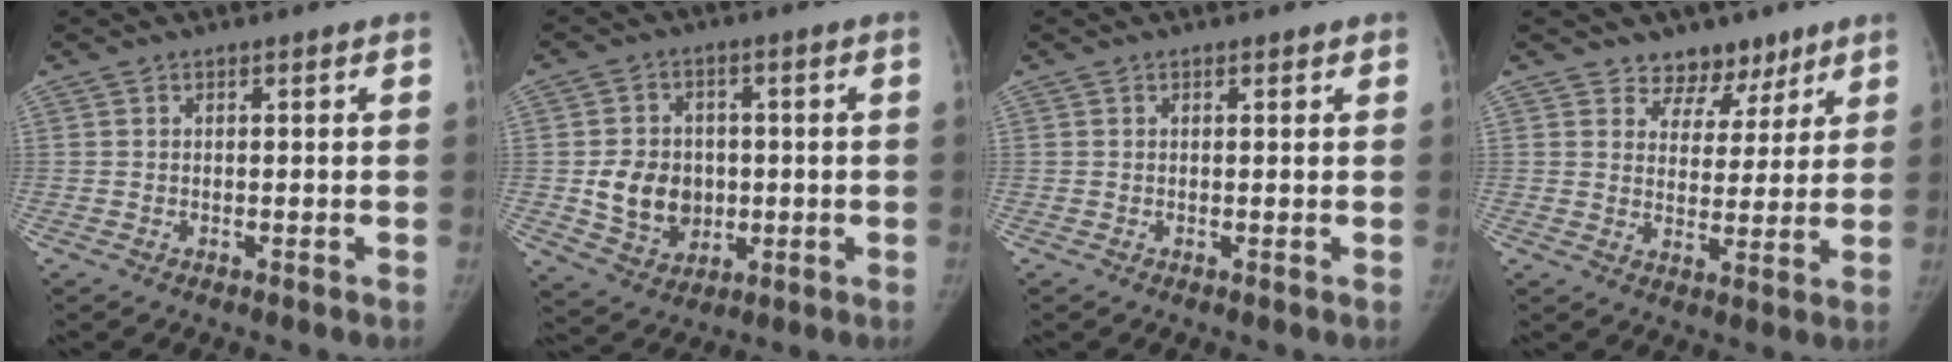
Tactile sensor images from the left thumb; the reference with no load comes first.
{"total": 10.3, "force": [-0.7, 8.6, 5.7], "torque": [-0.061, -0.001, 0.000]}
{"total": 0.6, "force": [0.4, 0.2, 0.3], "torque": [-0.006, -0.002, 0.004]}
{"total": 7.1, "force": [5.3, 4.7, 1.0], "torque": [0.034, -0.033, 0.084]}